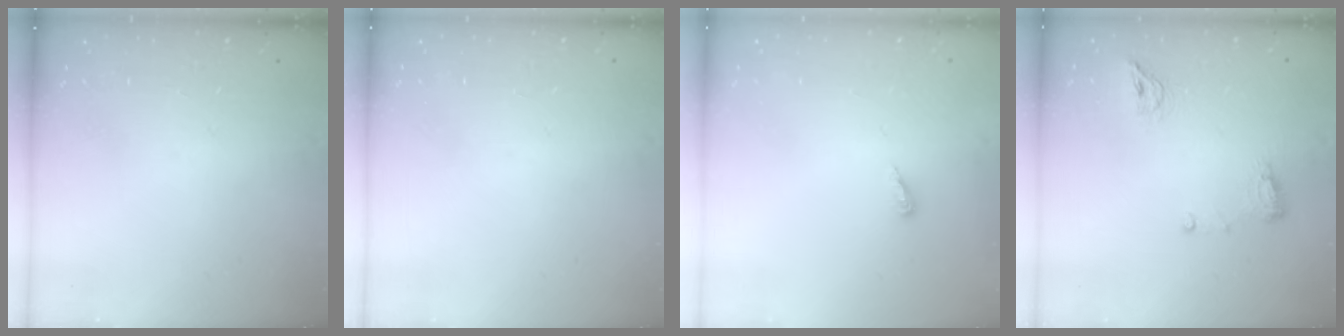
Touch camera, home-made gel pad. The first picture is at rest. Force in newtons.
{"total": 0.9, "press": 0.9, "slide": 0.0}
{"total": 2.8, "press": 2.8, "slide": 0.2}
{"total": 8.2, "press": 8.1, "slide": 1.5}